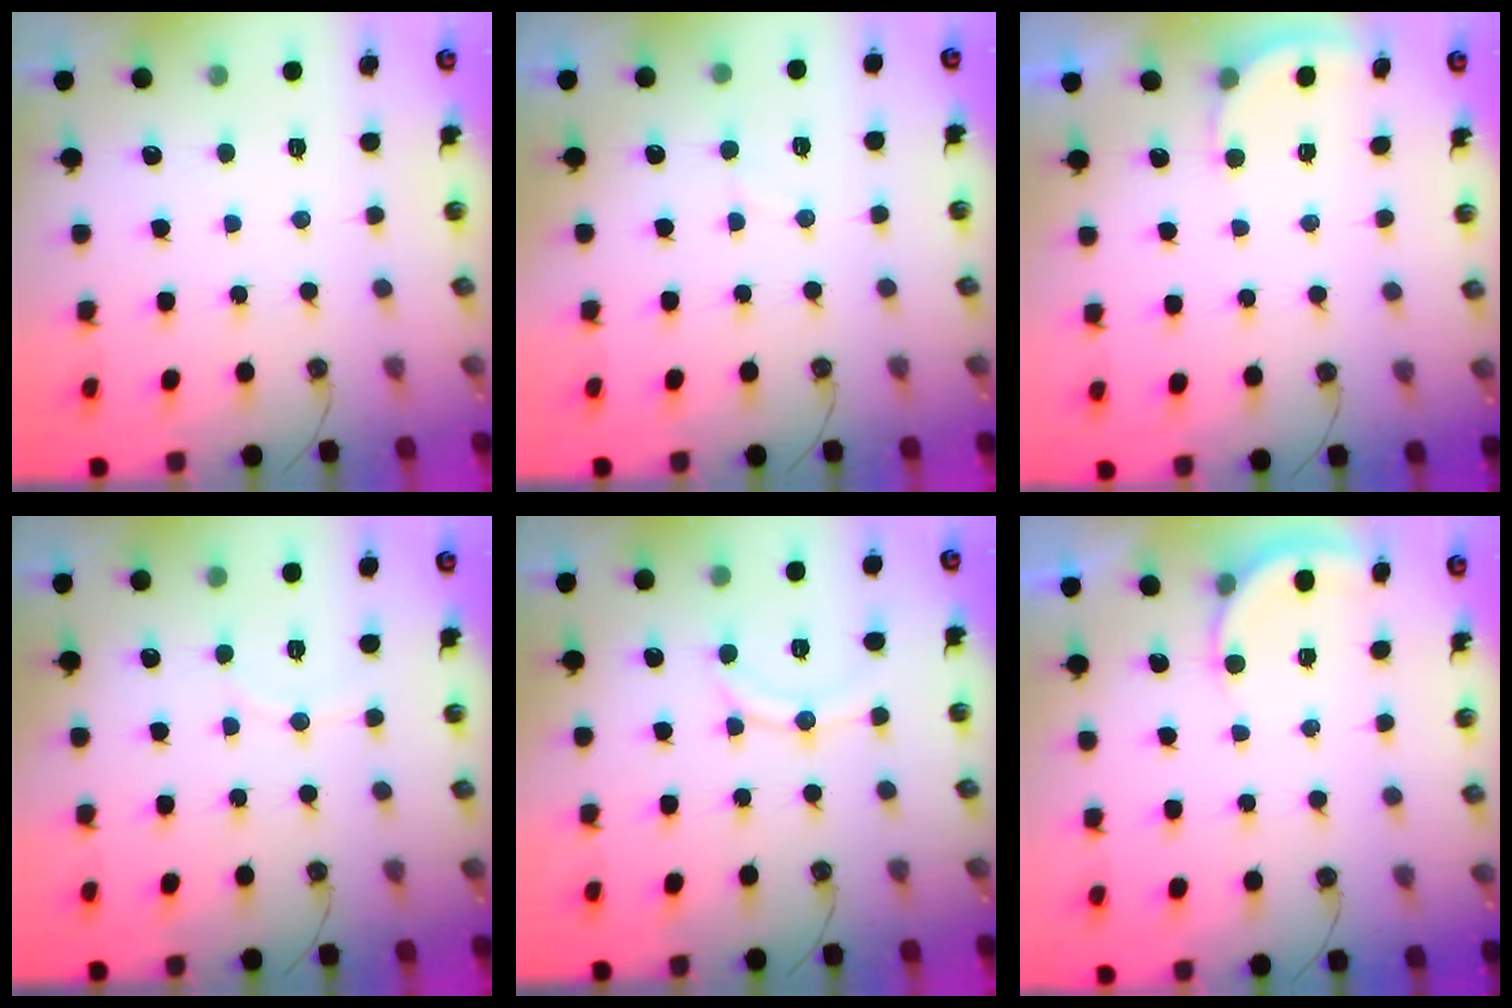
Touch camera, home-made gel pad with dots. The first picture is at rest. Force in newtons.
{"total": 5.1, "press": 4.9, "slide": 1.3}
{"total": 2.6, "press": 2.3, "slide": 1.1}
{"total": 4.5, "press": 4.5, "slide": 0.5}
{"total": 9.4, "press": 9.4, "slide": 0.6}
{"total": 3.5, "press": 3.5, "slide": 0.3}